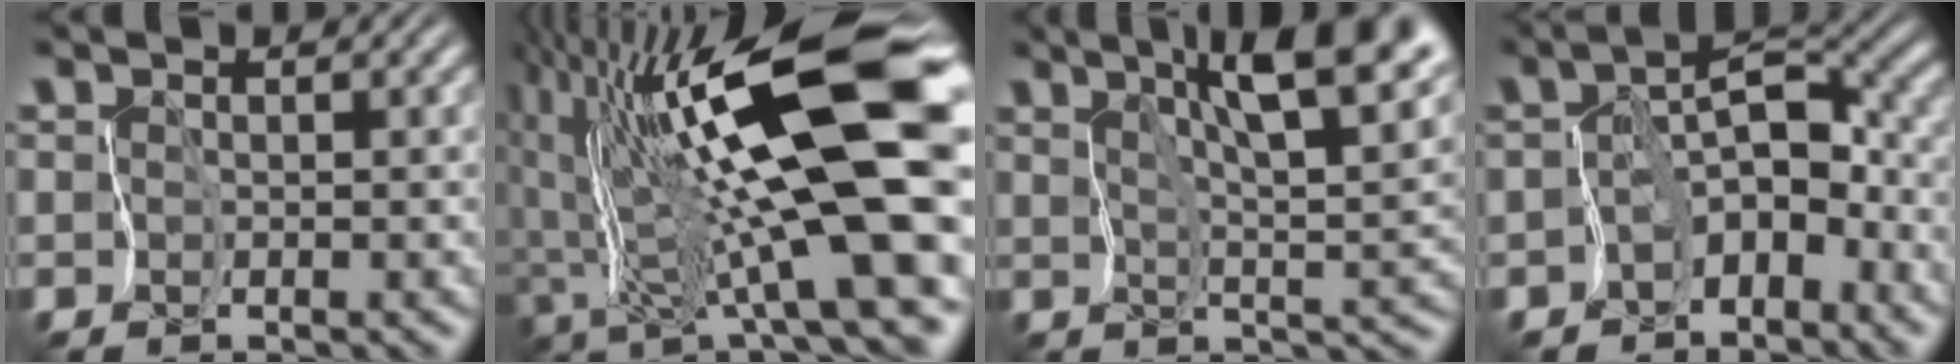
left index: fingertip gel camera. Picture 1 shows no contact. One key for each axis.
{"total": 17.4, "fx": 3.1, "fy": 4.2, "fz": 16.6, "tx": -0.286, "ty": 0.022, "tz": 0.054}
{"total": 9.7, "fx": 5.2, "fy": 1.8, "fz": 8.0, "tx": -0.121, "ty": 0.011, "tz": 0.072}
{"total": 5.8, "fx": -3.8, "fy": 2.7, "fz": 3.3, "tx": -0.043, "ty": 0.003, "tz": -0.070}